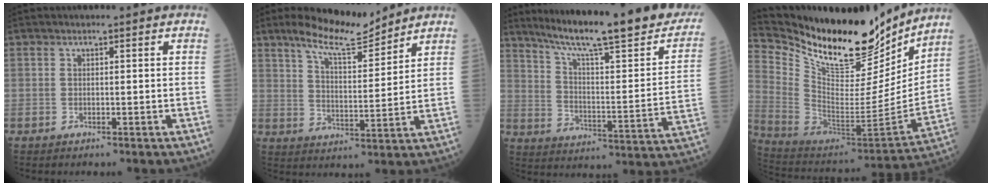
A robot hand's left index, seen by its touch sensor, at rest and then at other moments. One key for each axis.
{"total": 9.0, "fx": 8.0, "fy": 1.0, "fz": 4.1, "tx": -0.080, "ty": -0.004, "tz": 0.142}
{"total": 25.8, "fx": 21.2, "fy": 2.1, "fz": 14.5, "tx": -0.224, "ty": -0.042, "tz": 0.291}
{"total": 22.5, "fx": 19.4, "fy": 6.1, "fz": 9.7, "tx": -0.185, "ty": -0.040, "tz": 0.324}